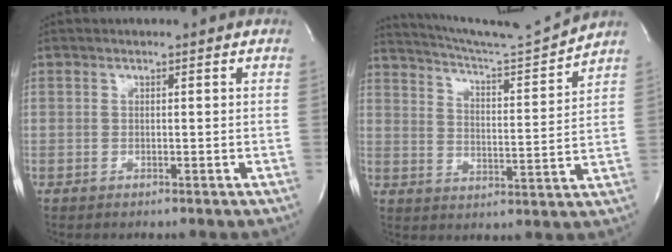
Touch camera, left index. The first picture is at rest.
{"total": 12.8, "force": [12.3, -2.4, 2.7], "torque": [-0.053, -0.044, 0.192]}